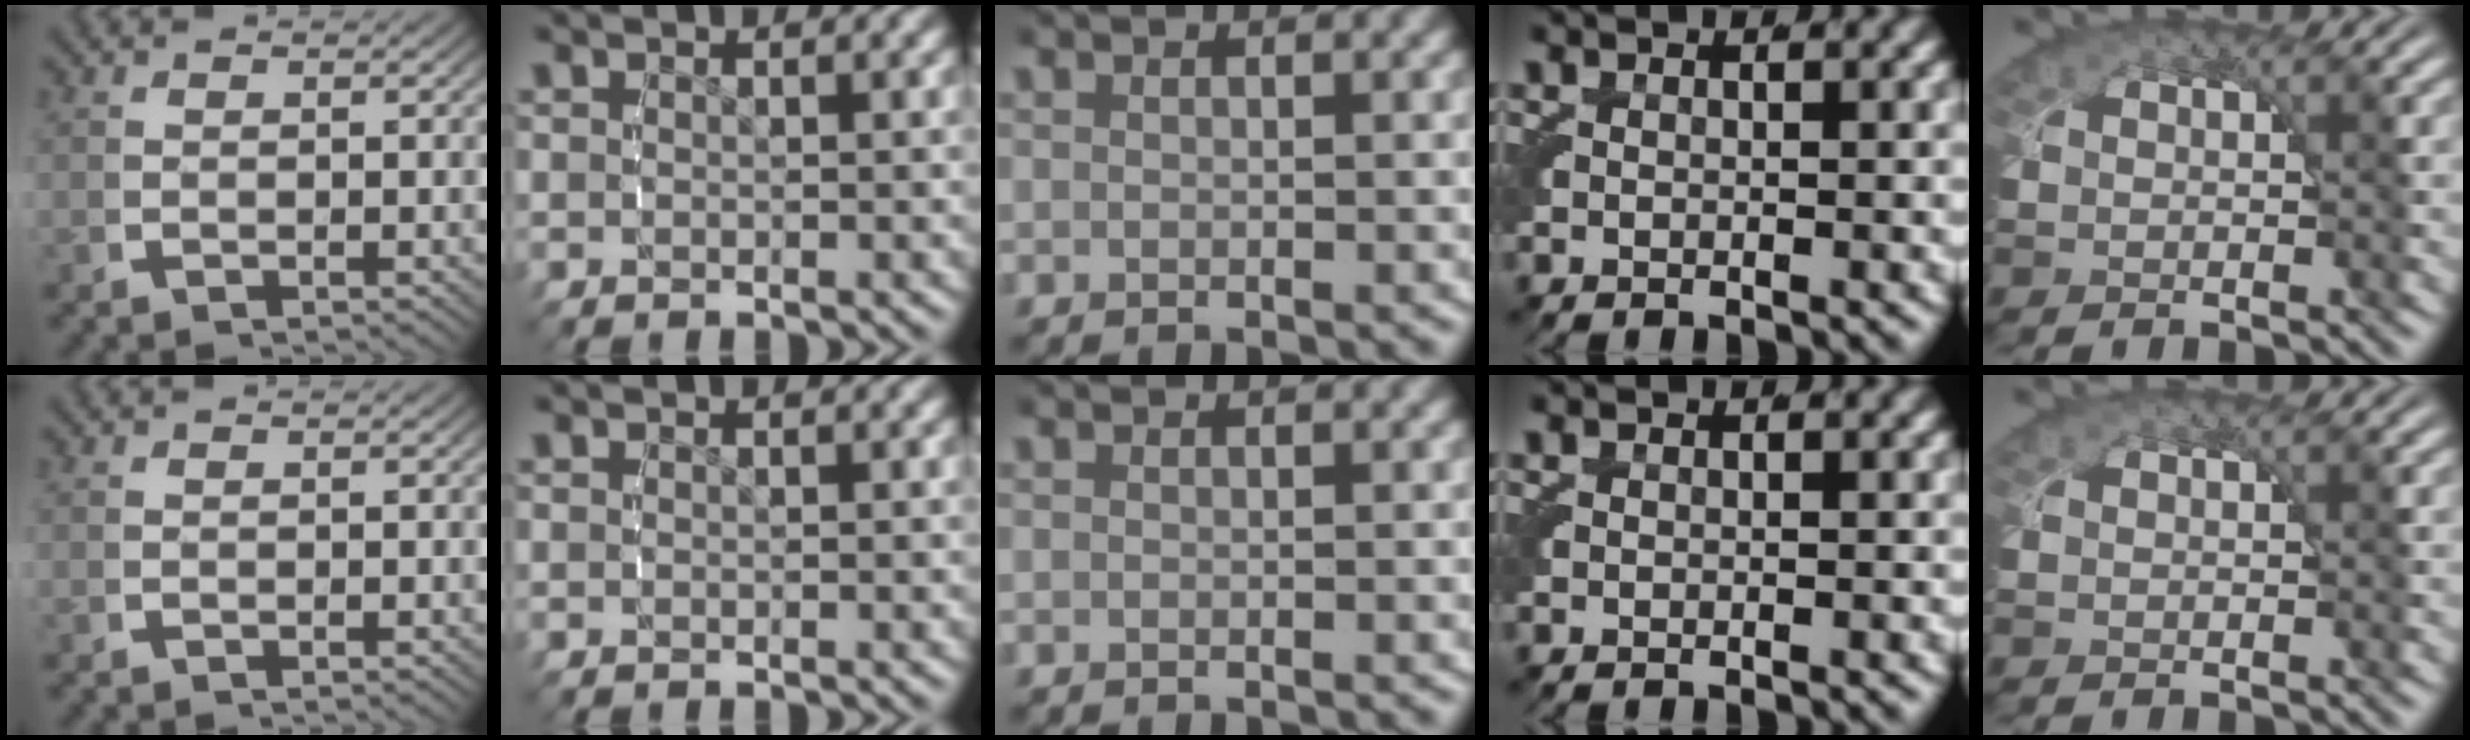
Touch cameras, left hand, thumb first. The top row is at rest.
{}